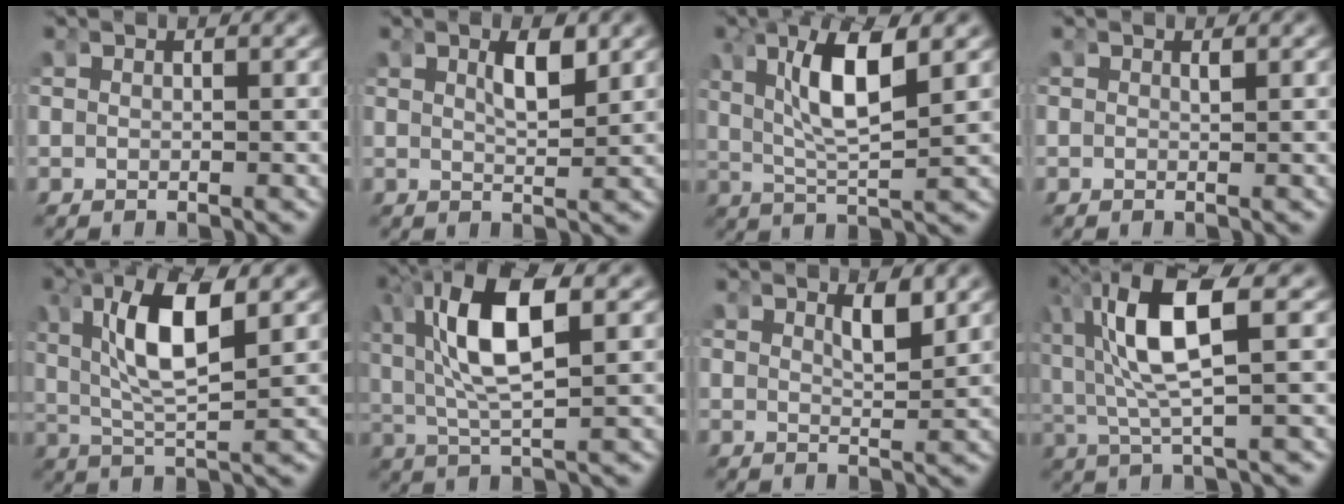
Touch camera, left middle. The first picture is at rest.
{"total": 2.7, "force": [0.8, 0.8, 2.5], "torque": [-0.042, -0.003, 0.017]}
{"total": 6.7, "force": [1.9, 2.6, 5.9], "torque": [-0.114, -0.003, 0.035]}
{"total": 0.0}
{"total": 7.7, "force": [2.1, 3.3, 6.6], "torque": [-0.134, 0.002, 0.038]}
{"total": 9.1, "force": [2.2, 4.0, 7.9], "torque": [-0.162, 0.009, 0.036]}
{"total": 2.0, "force": [1.1, 0.6, 1.6], "torque": [-0.028, -0.010, 0.021]}
{"total": 8.4, "force": [1.3, 3.8, 7.4], "torque": [-0.155, 0.004, 0.024]}